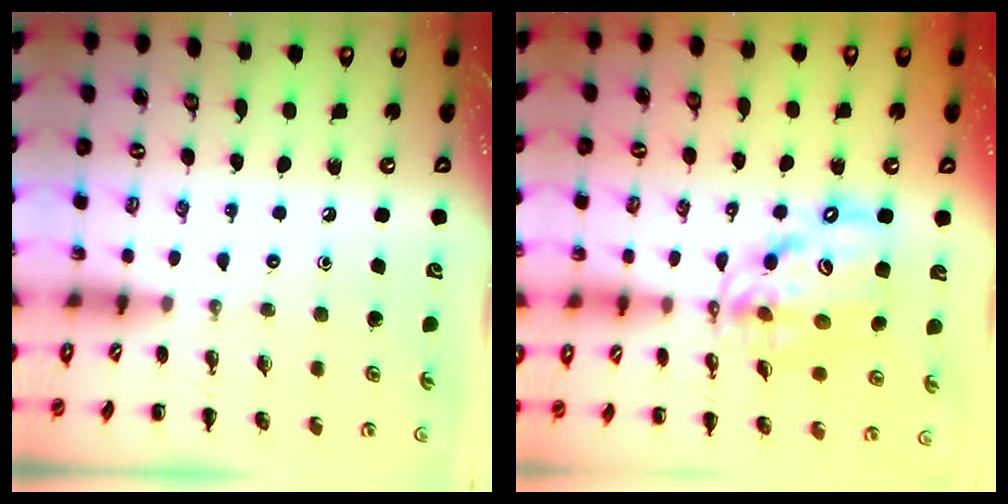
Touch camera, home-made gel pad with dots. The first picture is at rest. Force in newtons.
{"total": 14.2, "press": 13.8, "slide": 3.4}